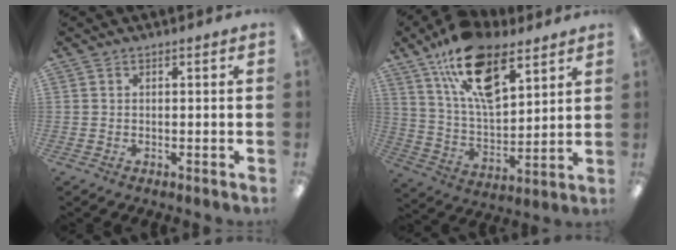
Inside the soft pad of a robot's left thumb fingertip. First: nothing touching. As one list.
[{"total": 18.9, "force": [11.4, 9.1, 12.1], "torque": [-0.212, -0.043, 0.203]}]